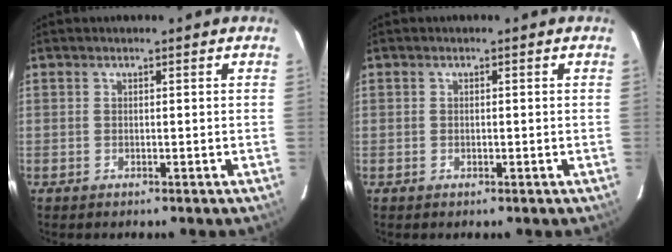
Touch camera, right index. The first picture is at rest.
{"total": 0.6, "force": [-0.1, 0.5, 0.2], "torque": [-0.002, 0.000, -0.002]}